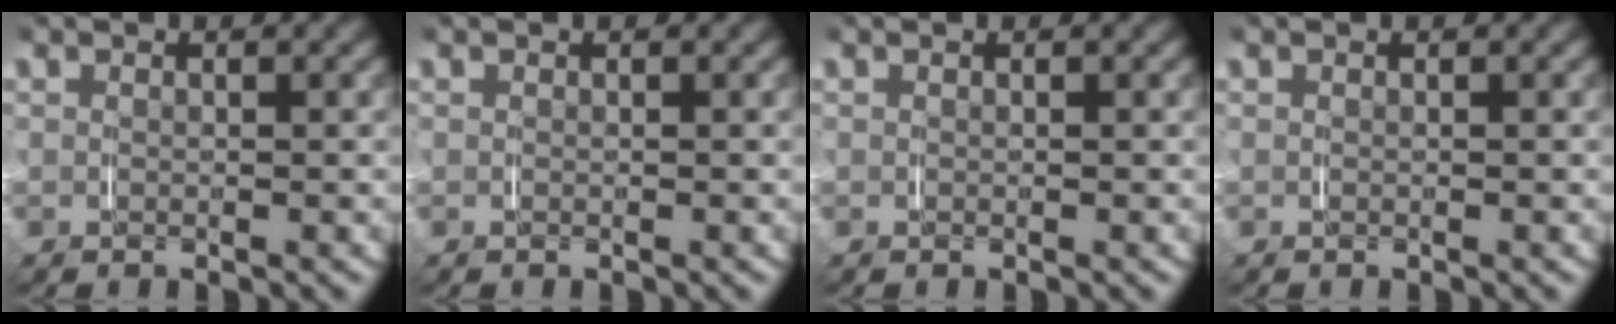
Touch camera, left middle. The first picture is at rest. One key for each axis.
{"total": 0.0}
{"total": 0.0}
{"total": 0.0}